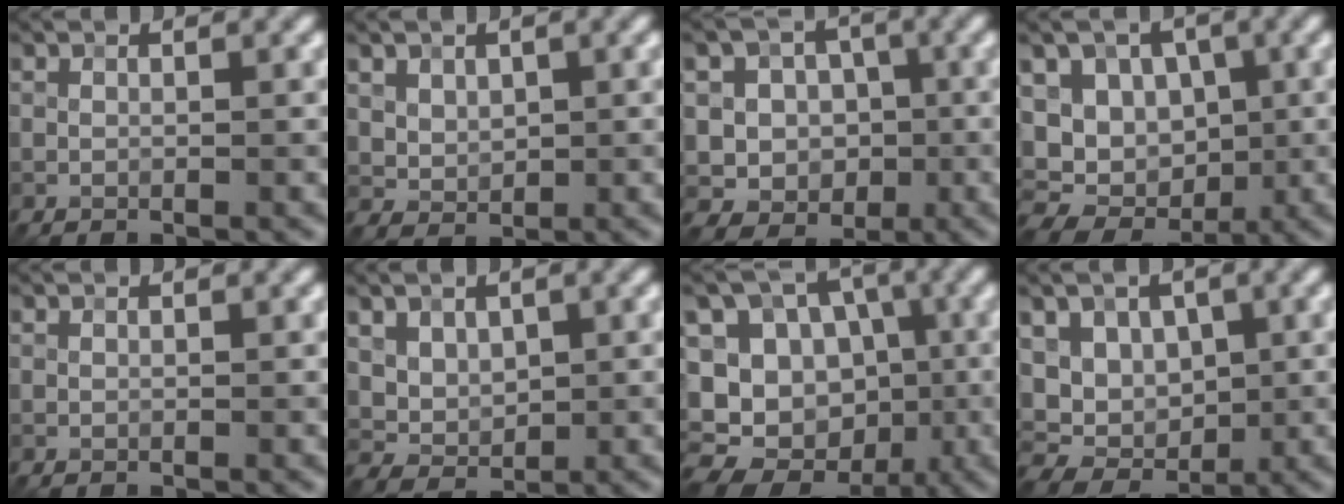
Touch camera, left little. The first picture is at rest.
{"total": 2.3, "force": [1.1, 1.8, 1.0], "torque": [-0.026, -0.009, 0.035]}
{"total": 5.8, "force": [-0.4, 5.5, 2.0], "torque": [-0.011, 0.015, -0.035]}
{"total": 11.5, "force": [0.3, 9.9, 5.9], "torque": [-0.086, 0.033, -0.021]}
{"total": 0.0}
{"total": 4.0, "force": [1.7, 3.0, 2.1], "torque": [-0.049, 0.003, 0.048]}
{"total": 15.5, "force": [-5.1, 13.4, 5.8], "torque": [-0.119, -0.006, -0.085]}
{"total": 7.4, "force": [1.4, 6.1, 4.0], "torque": [-0.052, 0.017, 0.013]}